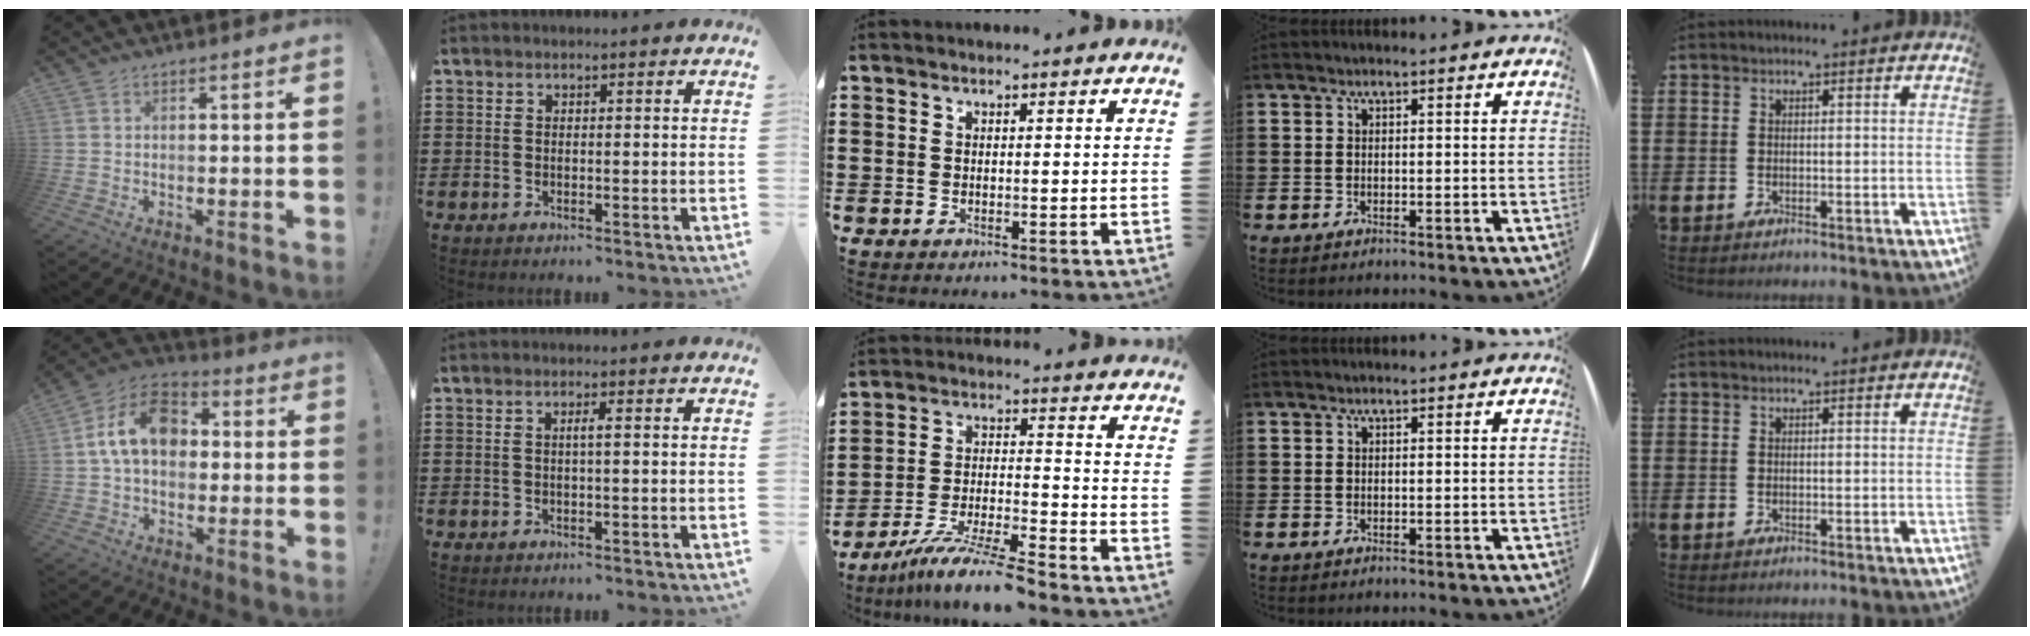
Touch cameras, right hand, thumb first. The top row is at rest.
{"thumb": {"total": 14.9, "force": [2.3, 10.5, 10.3], "torque": [-0.160, 0.015, 0.047]}, "index": {"total": 1.3, "force": [0.0, -0.2, 1.2], "torque": [-0.024, -0.002, -0.003]}, "middle": {"total": 9.0, "force": [-7.9, -0.4, 4.2], "torque": [-0.083, -0.004, -0.153]}}